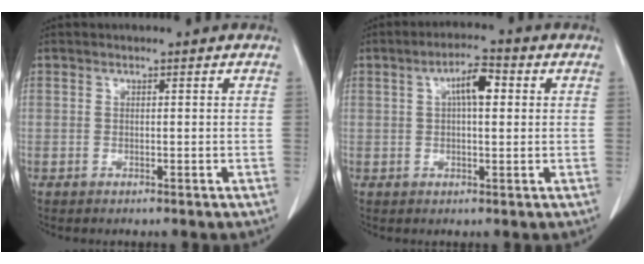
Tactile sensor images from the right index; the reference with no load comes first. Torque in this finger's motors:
{"motor_torque": [0.75, 0.18, 0.13, 0.07]}